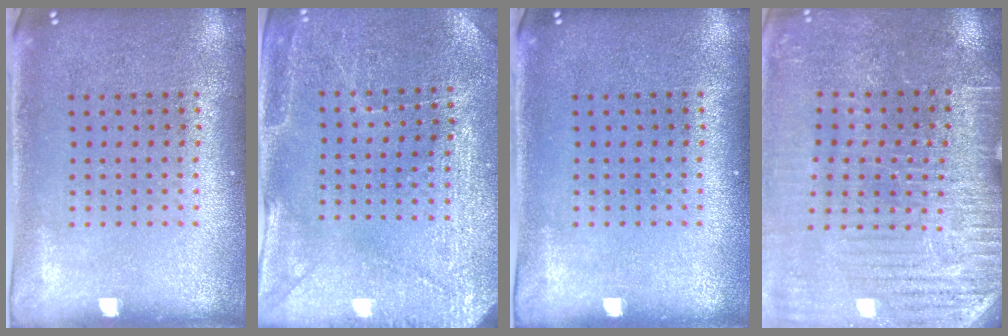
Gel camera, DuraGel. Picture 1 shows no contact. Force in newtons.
{"total": 2.9, "press": 2.9, "slide": 0.2}
{"total": 0.0}
{"total": 3.4, "press": 3.4, "slide": 0.1}